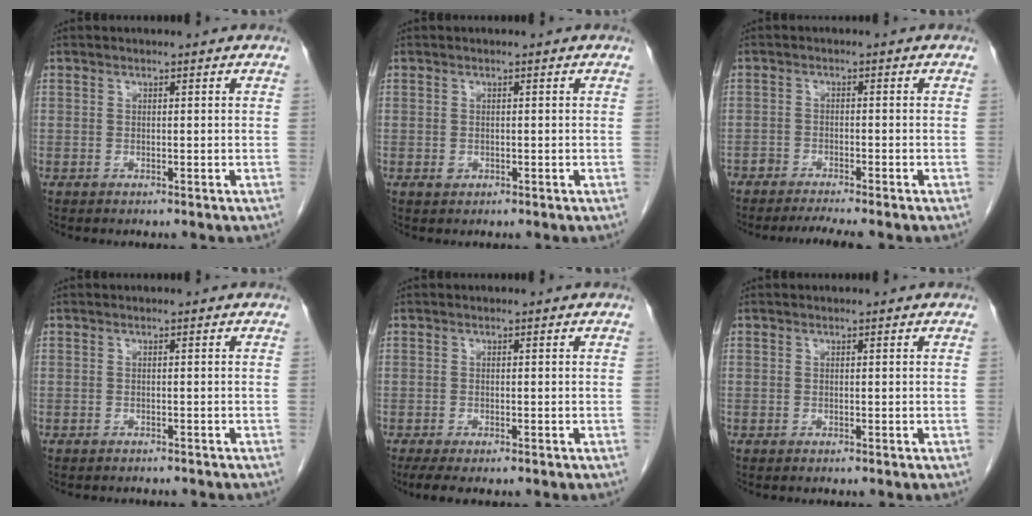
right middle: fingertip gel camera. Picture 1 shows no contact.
{"total": 0.7, "force": [-0.2, 0.5, 0.4], "torque": [-0.007, 0.000, 0.000]}
{"total": 4.5, "force": [-4.0, 0.1, 2.0], "torque": [-0.029, -0.010, -0.066]}
{"total": 4.3, "force": [-3.9, 1.3, 1.2], "torque": [-0.017, -0.001, -0.045]}
{"total": 4.6, "force": [-3.4, 1.3, 2.7], "torque": [-0.045, -0.014, -0.051]}
{"total": 0.0}